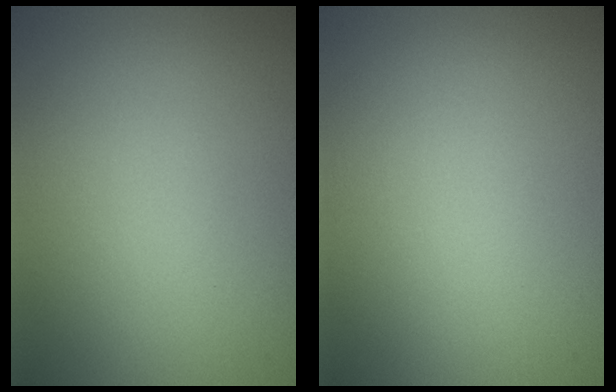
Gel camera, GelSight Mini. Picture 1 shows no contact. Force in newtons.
{"total": 0.0}